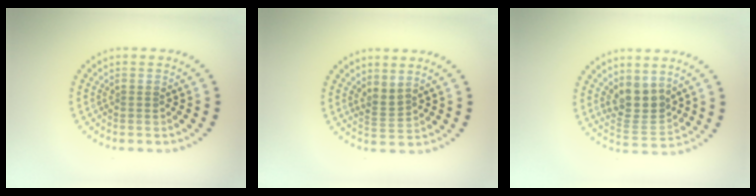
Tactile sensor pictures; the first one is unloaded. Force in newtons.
{"total": 1.8, "press": 1.3, "slide": 1.3}
{"total": 3.8, "press": 3.2, "slide": 2.0}